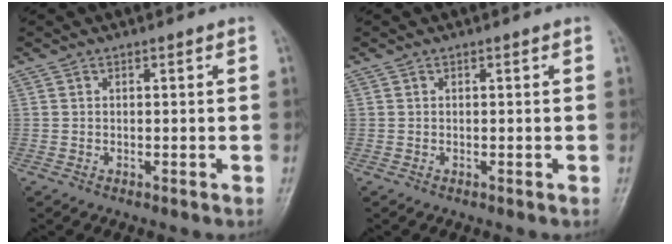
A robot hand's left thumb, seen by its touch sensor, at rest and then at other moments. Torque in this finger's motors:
{"motor_torque": [-0.10, 0.10, -0.02, -0.02, 0.00]}